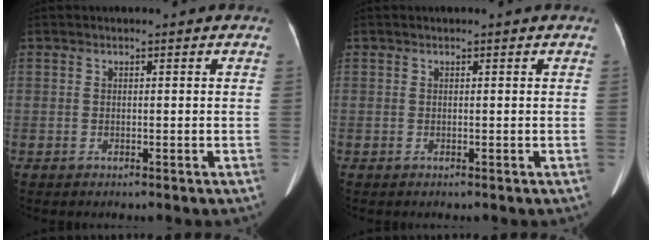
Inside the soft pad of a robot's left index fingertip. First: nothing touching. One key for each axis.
{"total": 0.0}